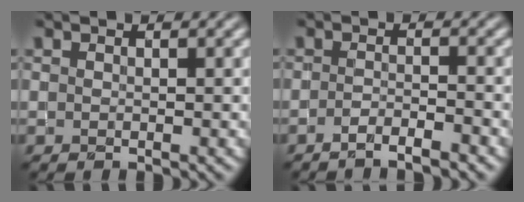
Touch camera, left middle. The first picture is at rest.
{"total": 2.2, "force": [-1.7, 0.3, 1.4], "torque": [-0.021, 0.000, -0.036]}